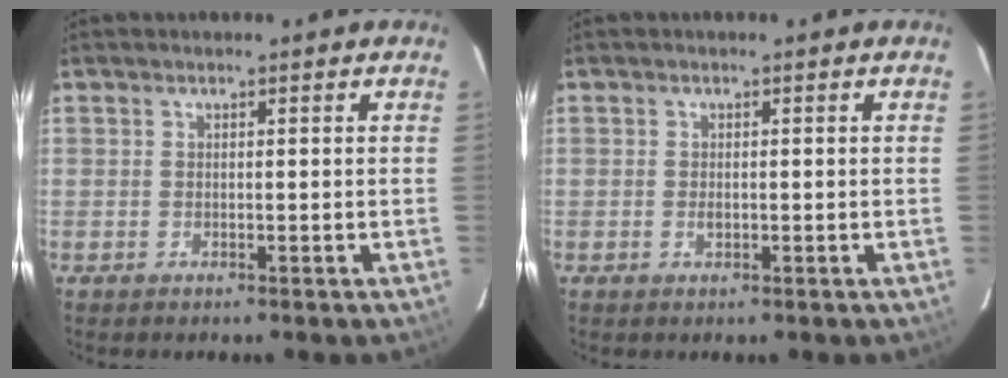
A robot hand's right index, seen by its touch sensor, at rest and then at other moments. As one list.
[{"total": 1.1, "force": [-0.2, 0.7, 0.8], "torque": [-0.011, 0.001, -0.002]}]